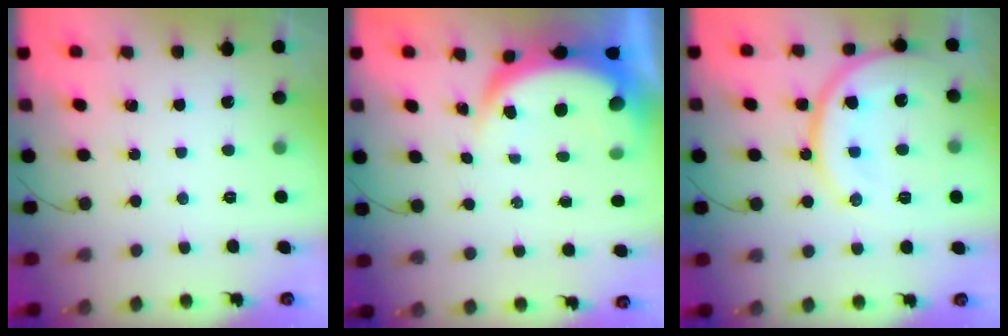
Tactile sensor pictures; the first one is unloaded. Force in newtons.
{"total": 6.9, "press": 6.8, "slide": 0.8}
{"total": 17.0, "press": 17.0, "slide": 1.0}